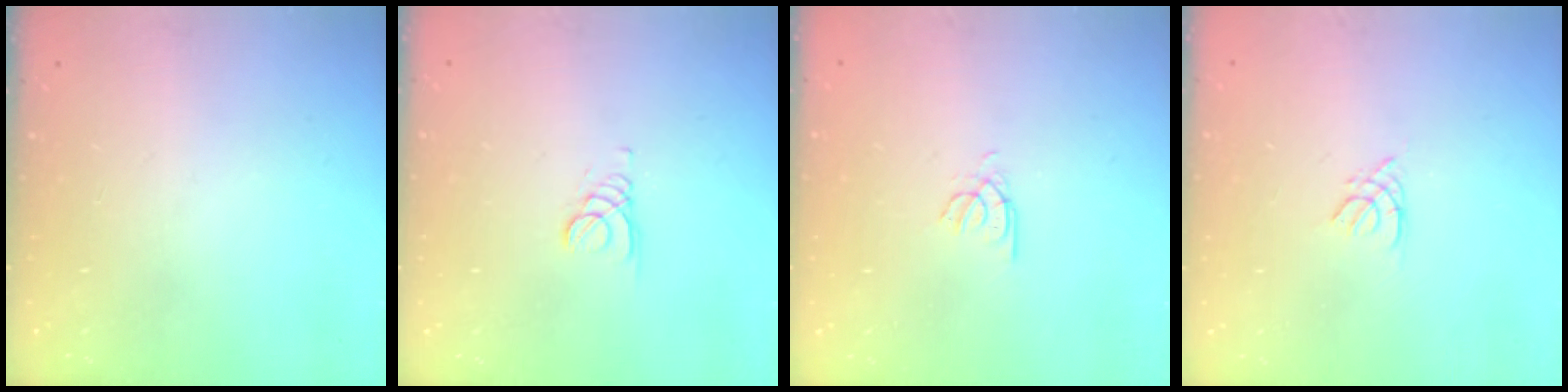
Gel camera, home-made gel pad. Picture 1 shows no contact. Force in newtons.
{"total": 1.2, "press": 1.2, "slide": 0.1}
{"total": 2.4, "press": 2.4, "slide": 0.4}
{"total": 1.4, "press": 1.4, "slide": 0.4}